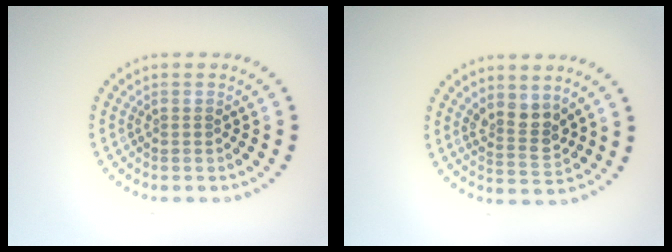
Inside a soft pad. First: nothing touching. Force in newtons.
{"total": 2.7, "press": 2.3, "slide": 1.3}